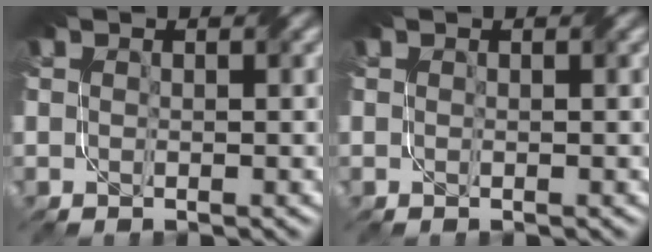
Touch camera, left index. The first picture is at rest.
{"total": 0.0}